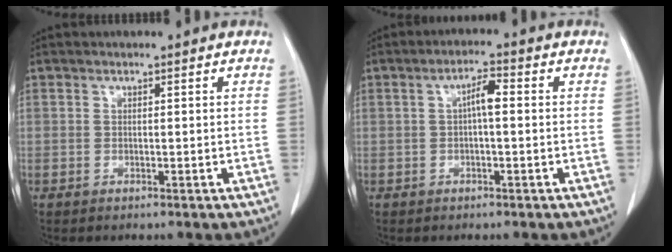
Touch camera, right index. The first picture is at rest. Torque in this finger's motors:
{"motor_torque": [0.37, 0.09, 0.07, 0.04]}